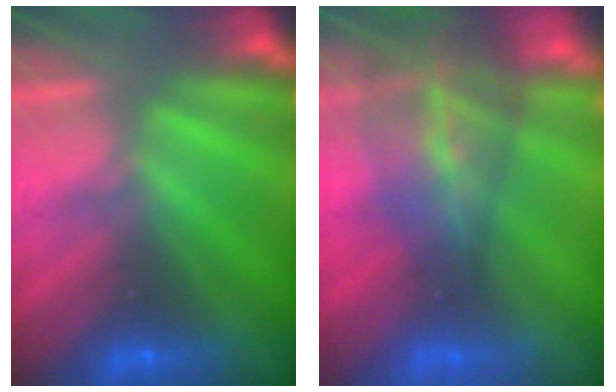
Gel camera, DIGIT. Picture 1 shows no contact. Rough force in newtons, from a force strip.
{"total": 7.4}